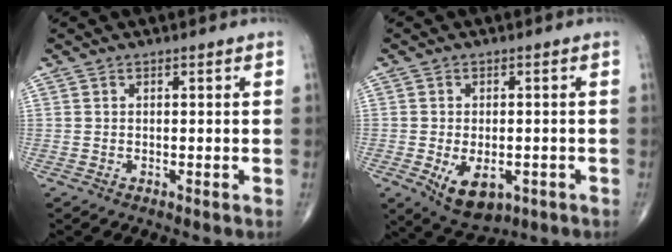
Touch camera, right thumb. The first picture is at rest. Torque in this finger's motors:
{"motor_torque": [0.13, 0.22, 0.18, 0.04, 0.18]}